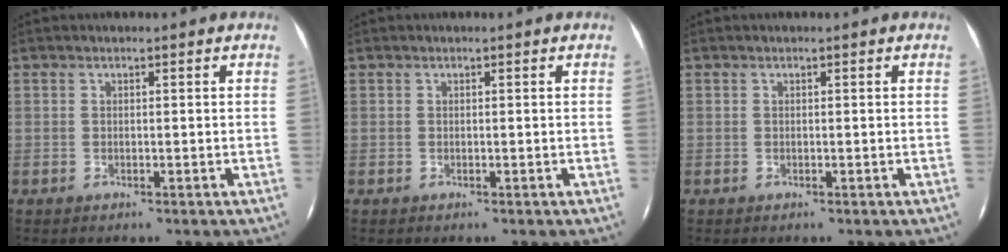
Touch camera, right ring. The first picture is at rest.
{"total": 0.0}
{"total": 0.0}